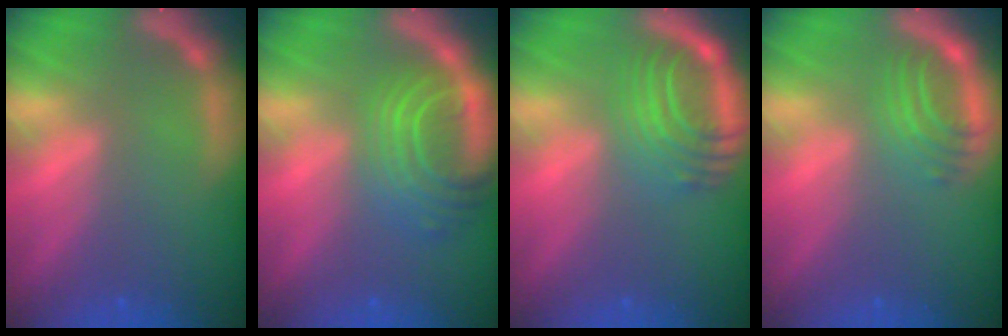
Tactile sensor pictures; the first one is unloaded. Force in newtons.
{"total": 8.1}
{"total": 7.1}
{"total": 4.0}